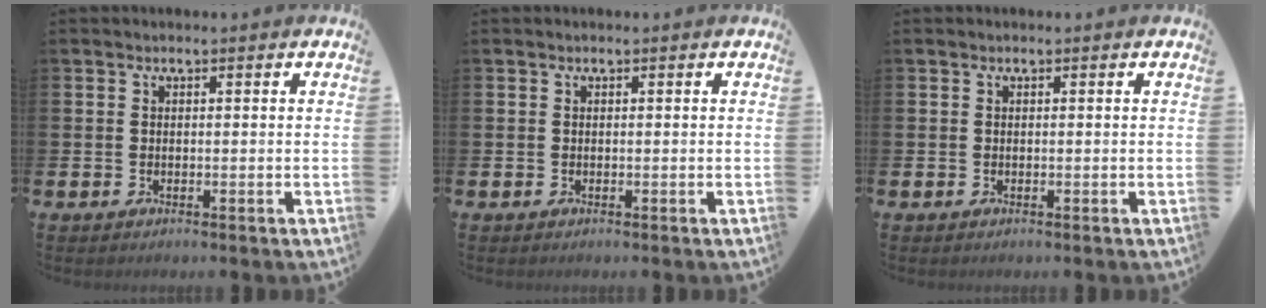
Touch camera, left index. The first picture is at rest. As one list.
[{"total": 0.0}, {"total": 0.0}]